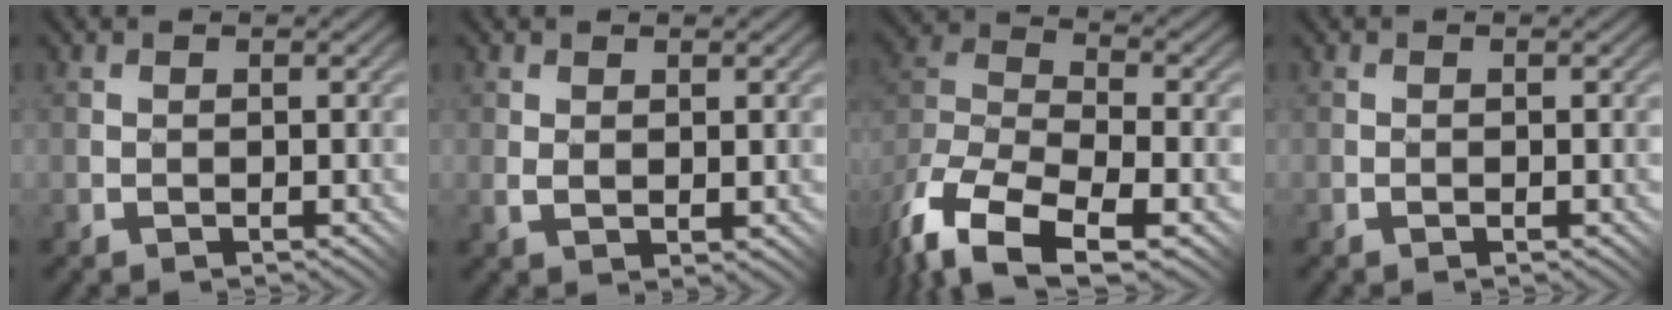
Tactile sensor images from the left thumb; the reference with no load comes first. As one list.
[{"total": 1.8, "force": [0.3, 0.9, 1.5], "torque": [-0.029, -0.003, 0.008]}, {"total": 12.9, "force": [-8.4, 5.7, 7.9], "torque": [-0.197, -0.024, -0.150]}, {"total": 0.0}]